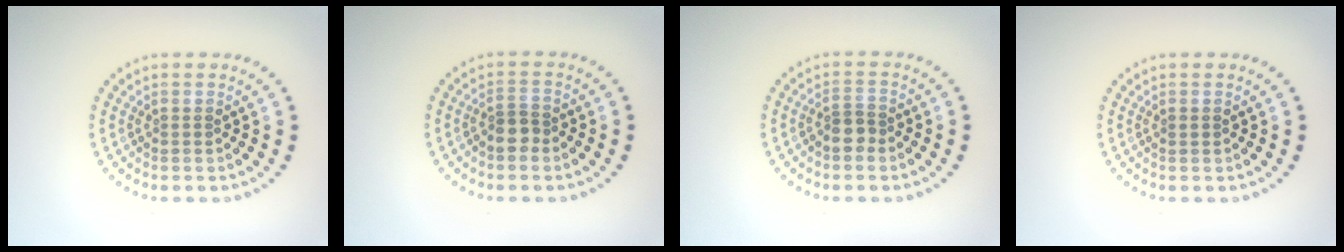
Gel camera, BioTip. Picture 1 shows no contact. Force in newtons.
{"total": 1.9, "press": 1.7, "slide": 0.9}
{"total": 1.9, "press": 1.7, "slide": 0.9}
{"total": 0.5, "press": 0.5, "slide": 0.0}